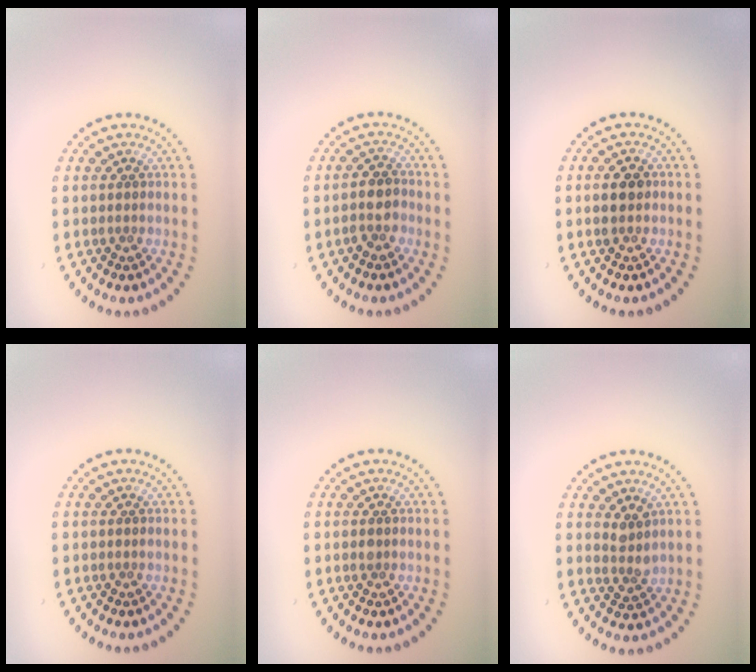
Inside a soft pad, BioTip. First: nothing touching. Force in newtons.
{"total": 2.2, "press": 1.9, "slide": 1.0}
{"total": 2.4, "press": 2.4, "slide": 0.2}
{"total": 0.0}
{"total": 0.7, "press": 0.7, "slide": 0.1}
{"total": 1.9, "press": 1.4, "slide": 1.2}